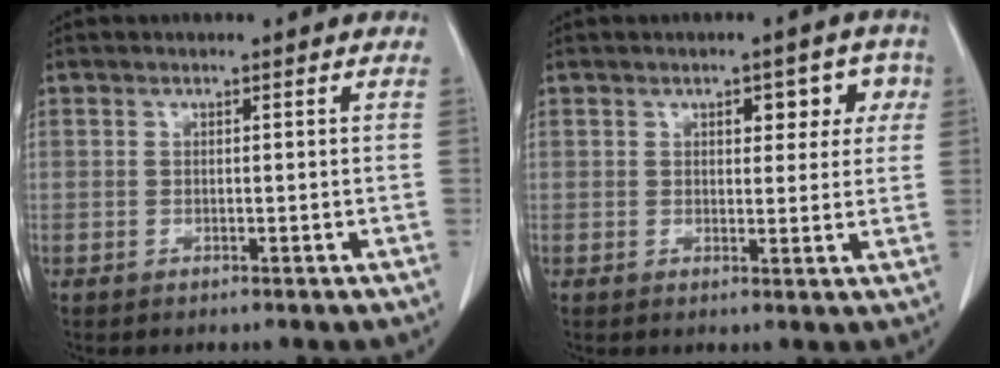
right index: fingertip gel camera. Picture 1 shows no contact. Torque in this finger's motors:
{"motor_torque": [0.10, 0.11, 0.02, 0.01]}